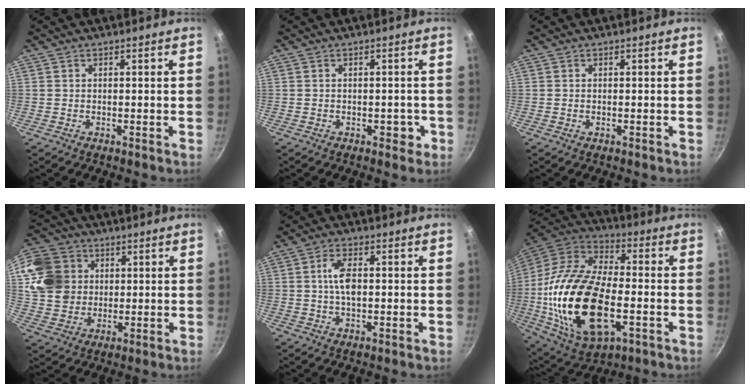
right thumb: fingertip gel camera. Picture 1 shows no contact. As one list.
[{"total": 2.6, "force": [-0.9, 1.7, 1.6], "torque": [0.000, 0.013, -0.007]}, {"total": 0.0}, {"total": 16.4, "force": [4.5, 13.9, 7.4], "torque": [-0.141, 0.009, 0.089]}, {"total": 5.5, "force": [0.4, 2.7, 4.8], "torque": [-0.088, 0.008, 0.003]}, {"total": 28.3, "force": [-4.9, 14.9, 23.5], "torque": [-0.459, 0.018, -0.086]}]